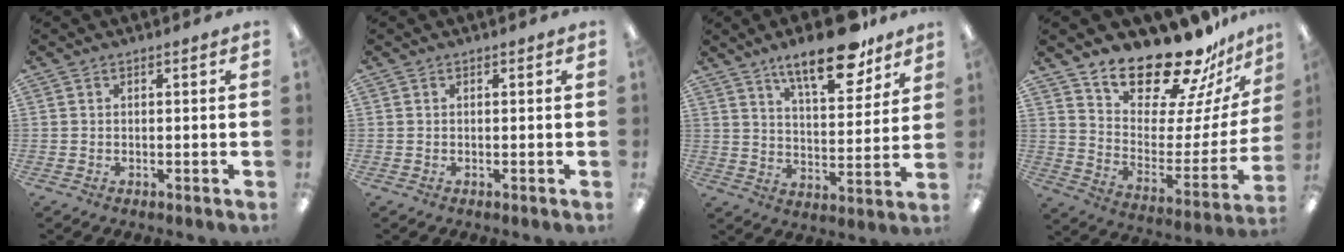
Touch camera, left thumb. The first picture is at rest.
{"total": 0.0}
{"total": 16.3, "force": [11.5, 5.8, 10.0], "torque": [-0.147, -0.059, 0.190]}
{"total": 20.7, "force": [18.2, 6.3, 7.5], "torque": [-0.115, -0.149, 0.312]}